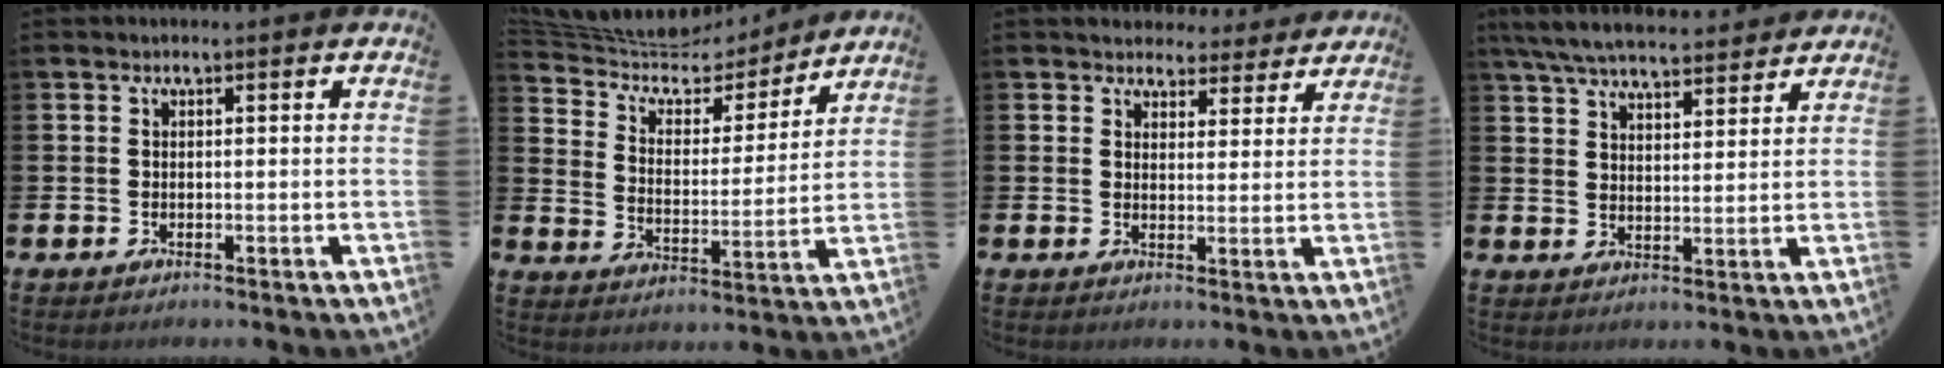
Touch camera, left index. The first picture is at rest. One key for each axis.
{"total": 7.3, "fx": 6.4, "fy": 2.9, "fz": 2.0, "tx": -0.068, "ty": -0.049, "tz": 0.108}
{"total": 4.0, "fx": 3.8, "fy": 1.5, "fz": -0.1, "tx": -0.002, "ty": -0.027, "tz": 0.064}
{"total": 6.9, "fx": 6.5, "fy": 1.1, "fz": 1.9, "tx": -0.053, "ty": -0.033, "tz": 0.118}